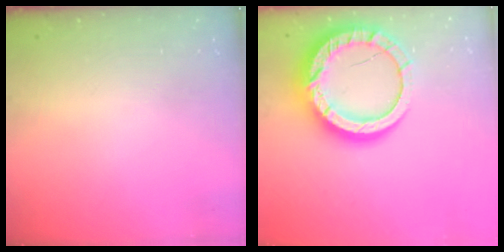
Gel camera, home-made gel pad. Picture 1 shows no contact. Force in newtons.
{"total": 19.6, "press": 19.5, "slide": 1.8}